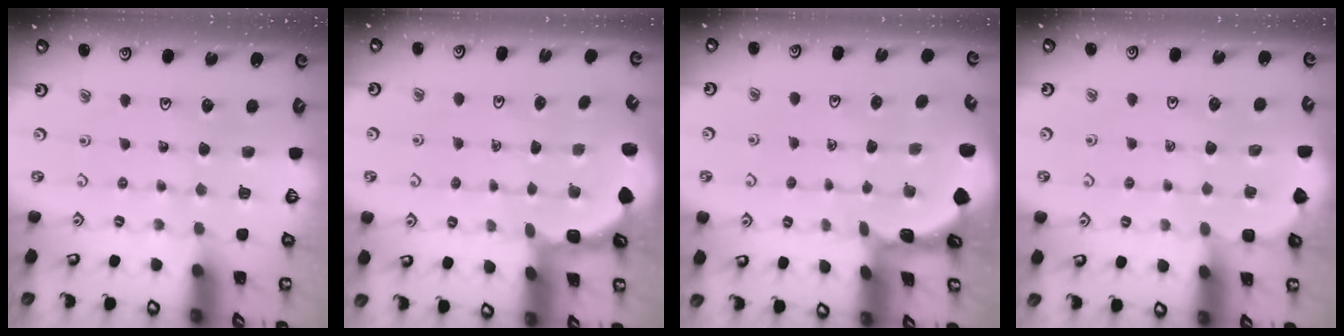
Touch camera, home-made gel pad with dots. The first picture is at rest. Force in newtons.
{"total": 1.9, "press": 1.8, "slide": 0.4}
{"total": 1.1, "press": 1.1, "slide": 0.2}
{"total": 2.9, "press": 2.9, "slide": 0.2}